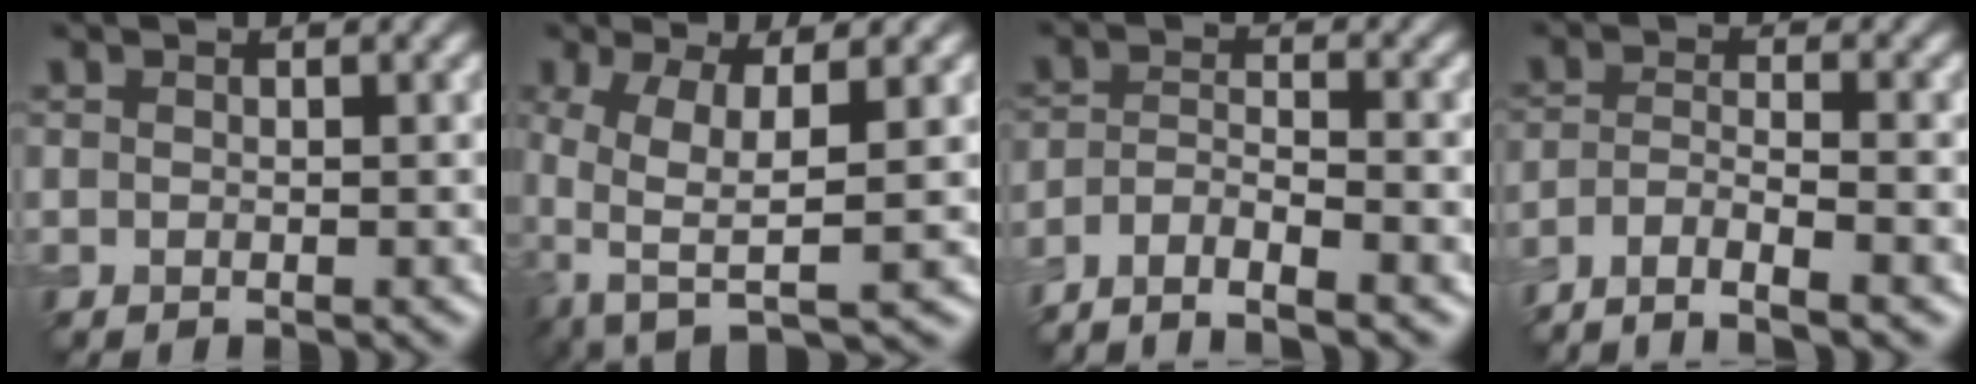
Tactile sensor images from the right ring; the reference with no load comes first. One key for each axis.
{"total": 6.2, "fx": -1.4, "fy": 2.2, "fz": 5.7, "tx": -0.116, "ty": -0.003, "tz": -0.029}
{"total": 5.0, "fx": -4.0, "fy": 1.1, "fz": 2.9, "tx": -0.049, "ty": -0.003, "tz": -0.078}
{"total": 5.2, "fx": -3.8, "fy": 1.1, "fz": 3.3, "tx": -0.054, "ty": -0.003, "tz": -0.076}